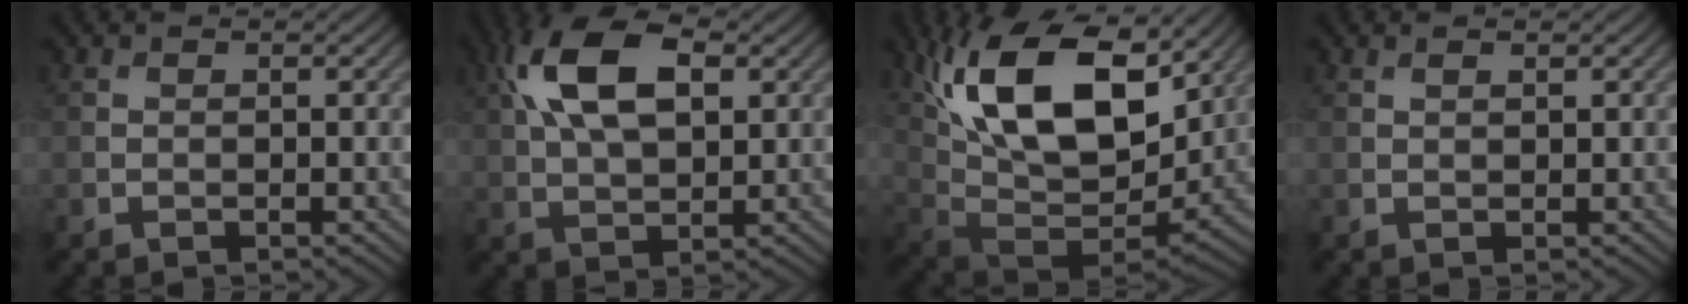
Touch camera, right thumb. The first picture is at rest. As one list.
[{"total": 11.5, "force": [3.8, 5.9, 9.1], "torque": [-0.193, 0.020, 0.064]}, {"total": 18.2, "force": [8.0, 9.0, 13.6], "torque": [-0.267, 0.028, 0.132]}, {"total": 0.7, "force": [0.6, 0.1, 0.4], "torque": [-0.009, 0.002, 0.011]}]